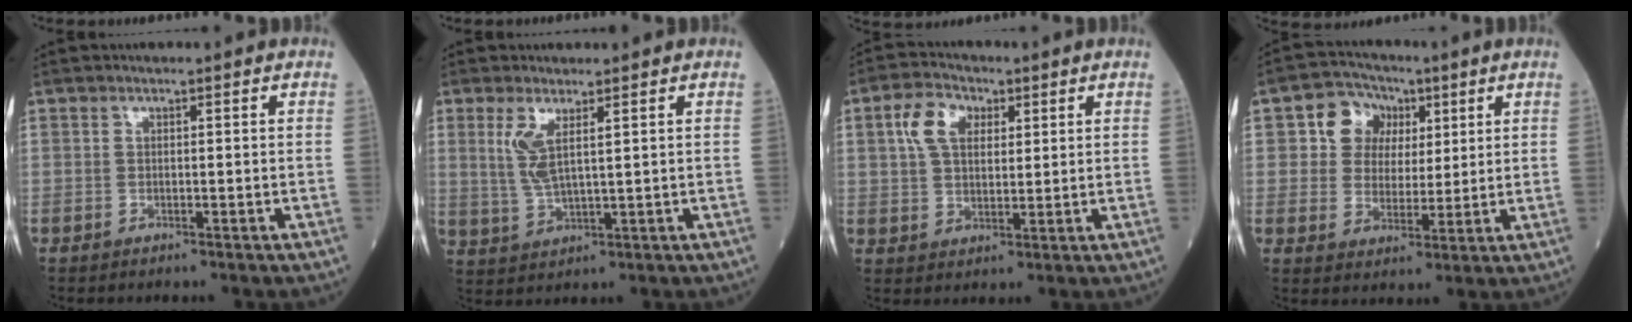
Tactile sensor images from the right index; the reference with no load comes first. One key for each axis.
{"total": 4.8, "fx": 1.9, "fy": 0.6, "fz": 4.3, "tx": -0.101, "ty": -0.006, "tz": 0.049}
{"total": 6.8, "fx": 2.6, "fy": 4.3, "fz": 4.6, "tx": -0.100, "ty": 0.018, "tz": 0.048}
{"total": 7.6, "fx": 2.8, "fy": 6.6, "fz": 2.6, "tx": -0.046, "ty": 0.026, "tz": 0.051}